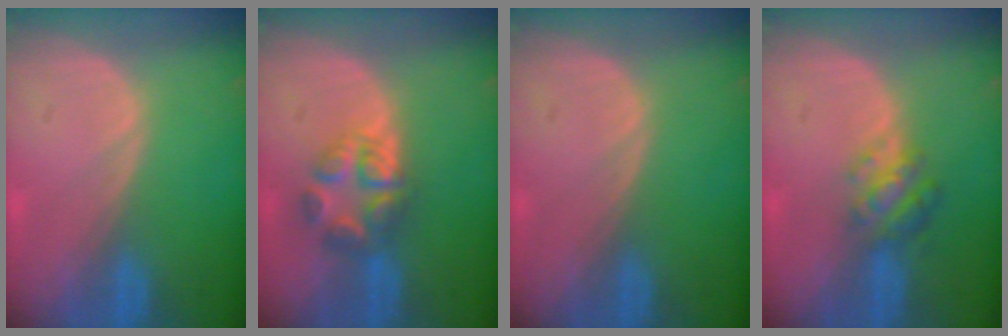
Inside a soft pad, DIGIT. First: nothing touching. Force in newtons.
{"total": 5.7, "press": 5.5, "slide": 1.2}
{"total": 0.0}
{"total": 4.8, "press": 4.4, "slide": 1.9}